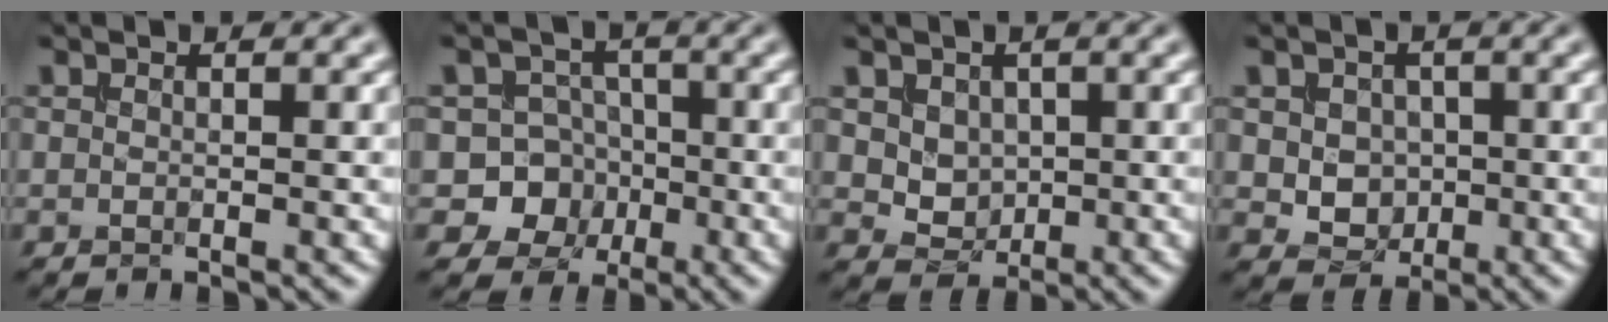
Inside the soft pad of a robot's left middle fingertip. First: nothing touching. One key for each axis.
{"total": 6.8, "fx": -1.9, "fy": 6.3, "fz": 1.4, "tx": -0.006, "ty": 0.010, "tz": -0.056}
{"total": 2.4, "fx": 0.6, "fy": 1.9, "fz": 1.3, "tx": -0.031, "ty": -0.008, "tz": 0.015}
{"total": 3.2, "fx": -0.1, "fy": 2.7, "fz": 1.7, "tx": -0.029, "ty": -0.005, "tz": 0.000}